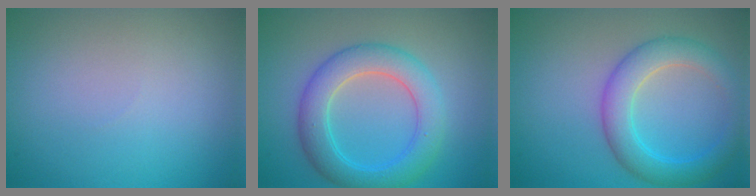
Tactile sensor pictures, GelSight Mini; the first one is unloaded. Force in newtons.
{"total": 5.3, "press": 5.3, "slide": 0.2}
{"total": 4.7, "press": 4.7, "slide": 0.1}